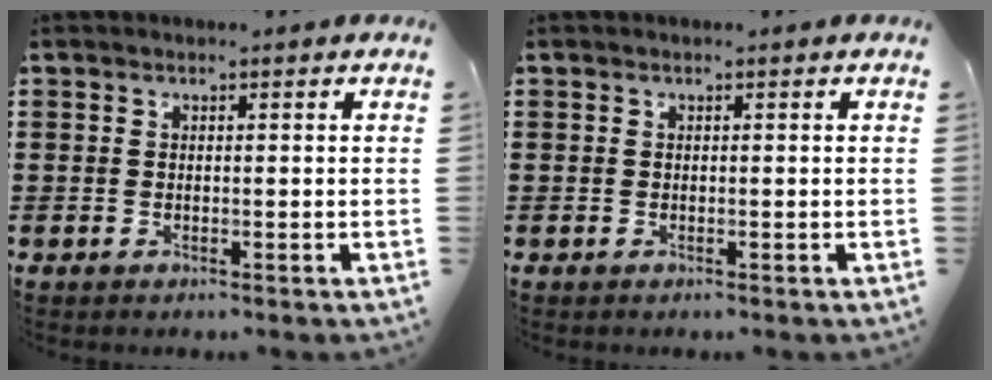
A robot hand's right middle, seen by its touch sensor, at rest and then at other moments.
{"total": 0.0}